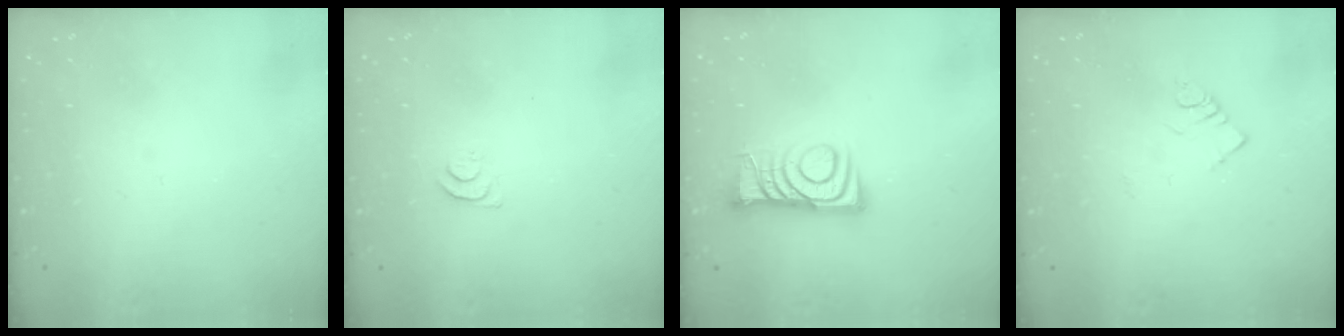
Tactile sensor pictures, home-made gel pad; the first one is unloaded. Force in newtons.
{"total": 4.1, "press": 4.1, "slide": 0.5}
{"total": 8.7, "press": 8.6, "slide": 0.8}
{"total": 3.1, "press": 3.1, "slide": 0.5}